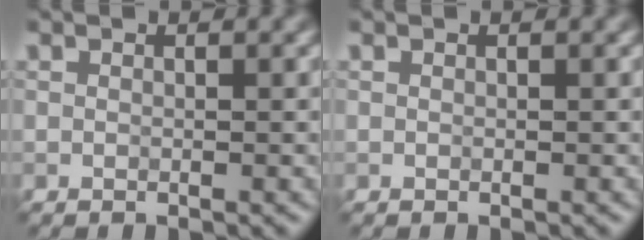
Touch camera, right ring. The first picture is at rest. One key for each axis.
{"total": 0.0}